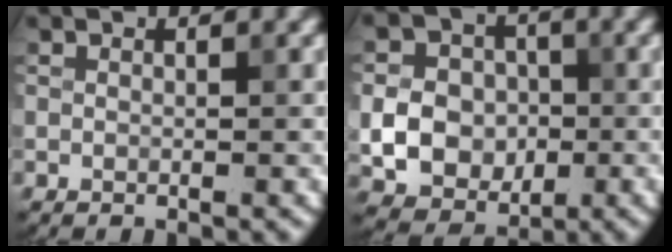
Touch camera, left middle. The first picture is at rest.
{"total": 5.9, "force": [-0.8, 4.9, 3.1], "torque": [-0.053, 0.007, -0.021]}